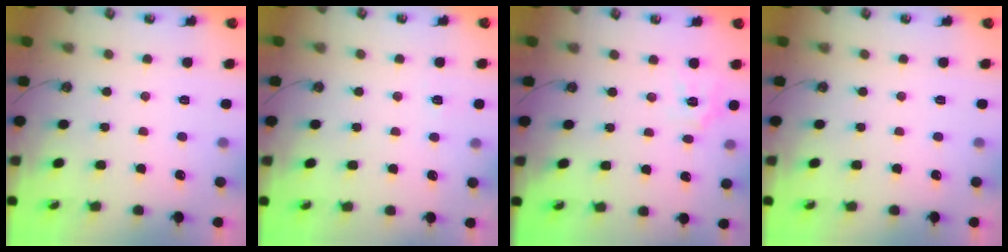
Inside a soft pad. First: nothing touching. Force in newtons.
{"total": 3.0, "press": 3.0, "slide": 0.3}
{"total": 7.3, "press": 7.3, "slide": 0.7}
{"total": 0.0}